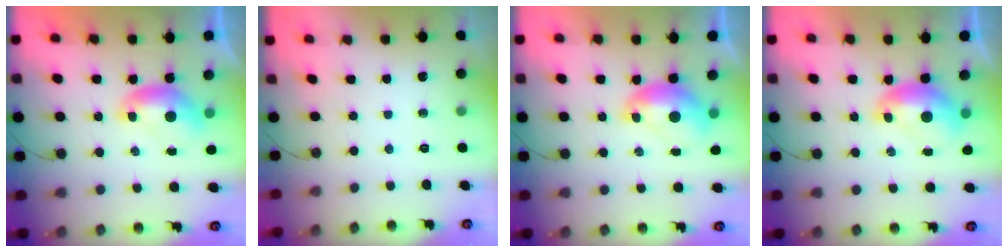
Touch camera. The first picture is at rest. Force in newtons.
{"total": 0.0}
{"total": 1.7, "press": 1.7, "slide": 0.4}
{"total": 1.7, "press": 1.7, "slide": 0.4}